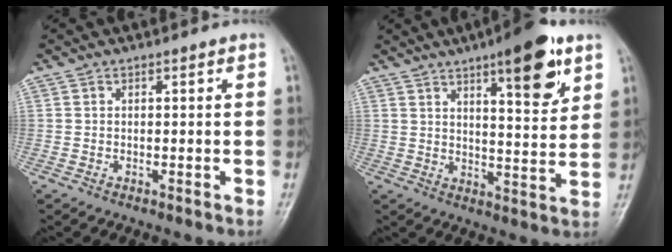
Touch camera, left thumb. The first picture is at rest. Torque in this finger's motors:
{"motor_torque": [1.94, 1.20, 1.08, -1.22, 0.17]}